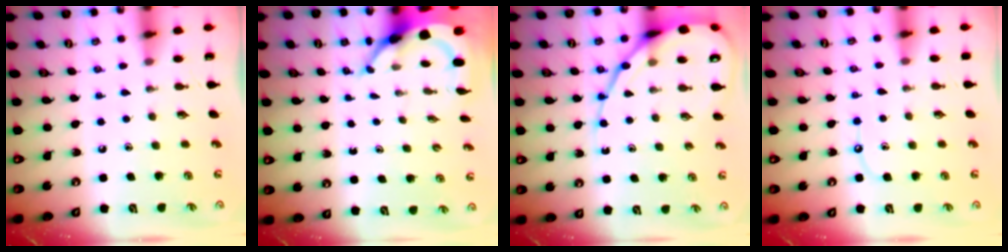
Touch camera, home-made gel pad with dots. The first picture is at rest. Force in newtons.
{"total": 5.4, "press": 5.3, "slide": 0.7}
{"total": 12.5, "press": 12.4, "slide": 1.2}
{"total": 6.3, "press": 6.2, "slide": 0.8}